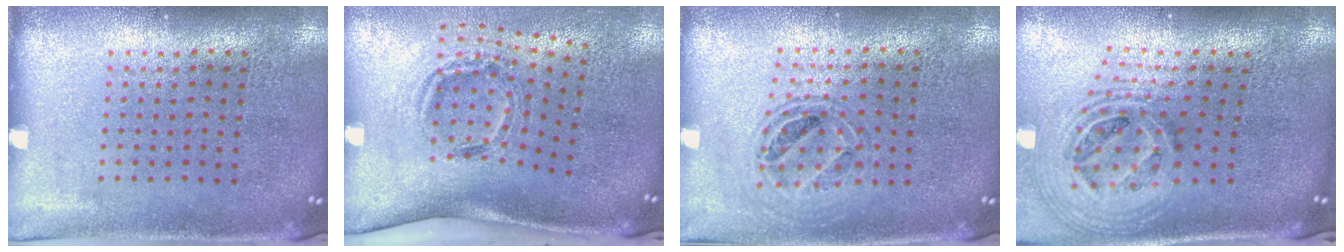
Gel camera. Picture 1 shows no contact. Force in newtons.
{"total": 1.6, "press": 1.1, "slide": 1.1}
{"total": 0.8, "press": 0.8, "slide": 0.0}
{"total": 2.1, "press": 1.6, "slide": 1.3}